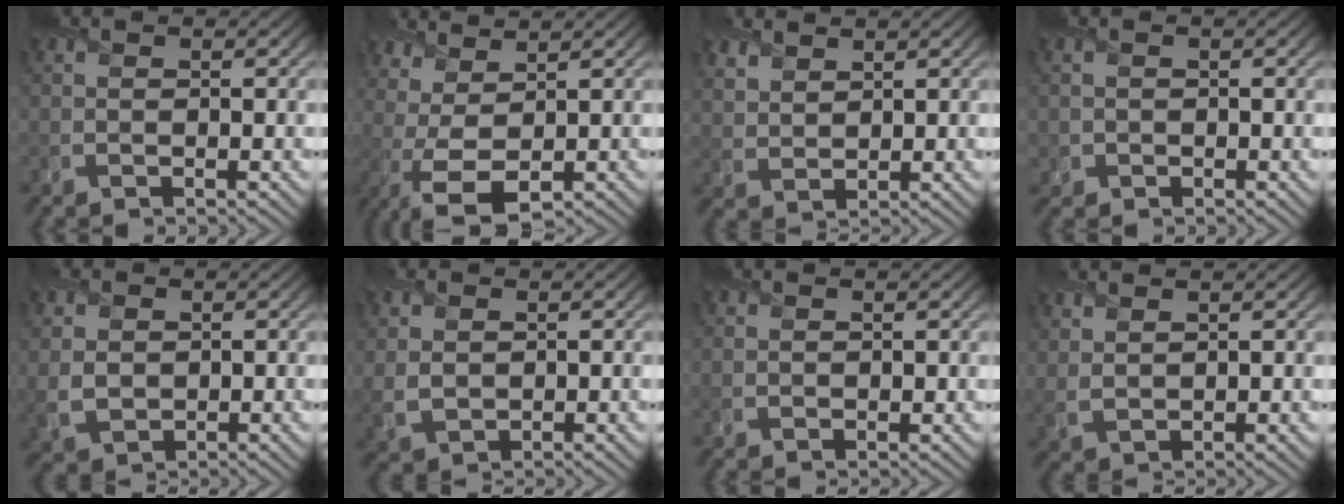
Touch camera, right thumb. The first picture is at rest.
{"total": 4.7, "force": [1.1, 1.9, 4.1], "torque": [-0.091, 0.009, 0.022]}
{"total": 3.2, "force": [2.7, 1.3, 1.0], "torque": [-0.030, 0.004, 0.066]}
{"total": 0.9, "force": [-0.4, 0.8, -0.1], "torque": [0.006, -0.003, -0.009]}
{"total": 3.8, "force": [0.5, 3.0, 2.2], "torque": [-0.057, -0.002, 0.018]}
{"total": 3.2, "force": [0.7, 2.3, 2.1], "torque": [-0.053, -0.001, 0.019]}
{"total": 0.6, "force": [0.5, 0.3, 0.2], "torque": [-0.002, 0.001, 0.011]}
{"total": 2.7, "force": [2.0, 0.8, 1.6], "torque": [-0.042, 0.004, 0.050]}